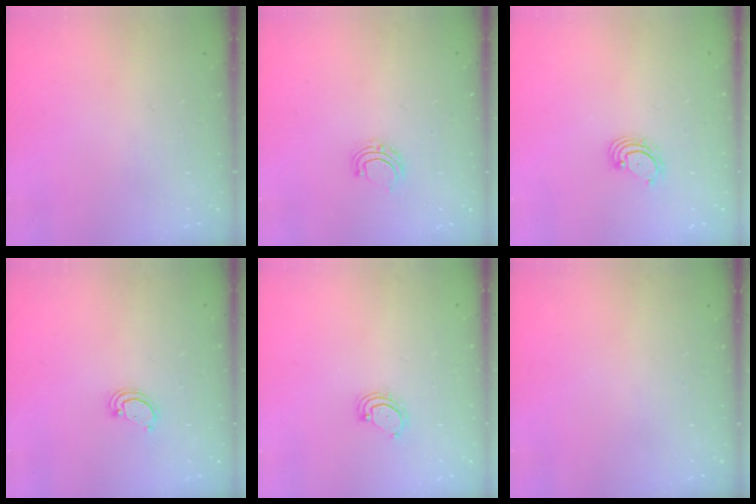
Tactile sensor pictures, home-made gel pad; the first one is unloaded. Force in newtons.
{"total": 5.9, "press": 5.9, "slide": 0.4}
{"total": 3.5, "press": 3.5, "slide": 0.4}
{"total": 2.3, "press": 2.3, "slide": 0.3}
{"total": 3.4, "press": 3.3, "slide": 0.7}
{"total": 0.0}